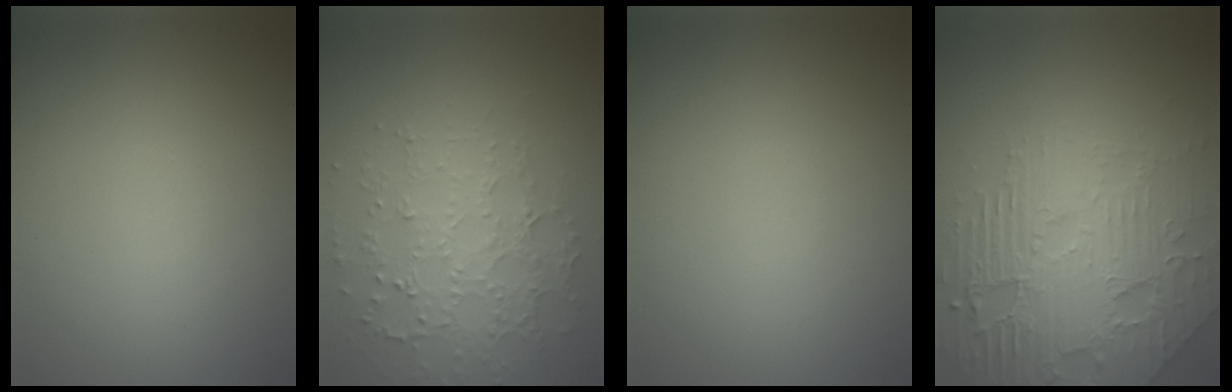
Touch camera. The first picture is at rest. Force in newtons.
{"total": 3.8, "press": 3.4, "slide": 1.7}
{"total": 0.0}
{"total": 8.4, "press": 6.0, "slide": 5.8}